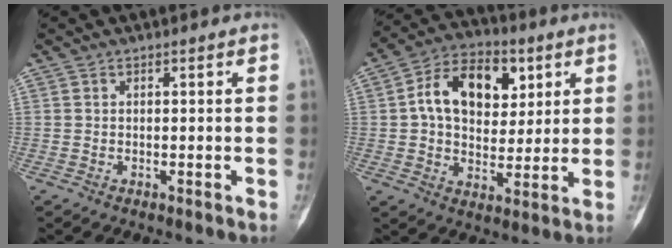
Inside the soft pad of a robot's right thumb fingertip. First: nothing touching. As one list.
[{"total": 15.4, "force": [4.3, 10.3, 10.6], "torque": [-0.135, 0.004, 0.066]}]